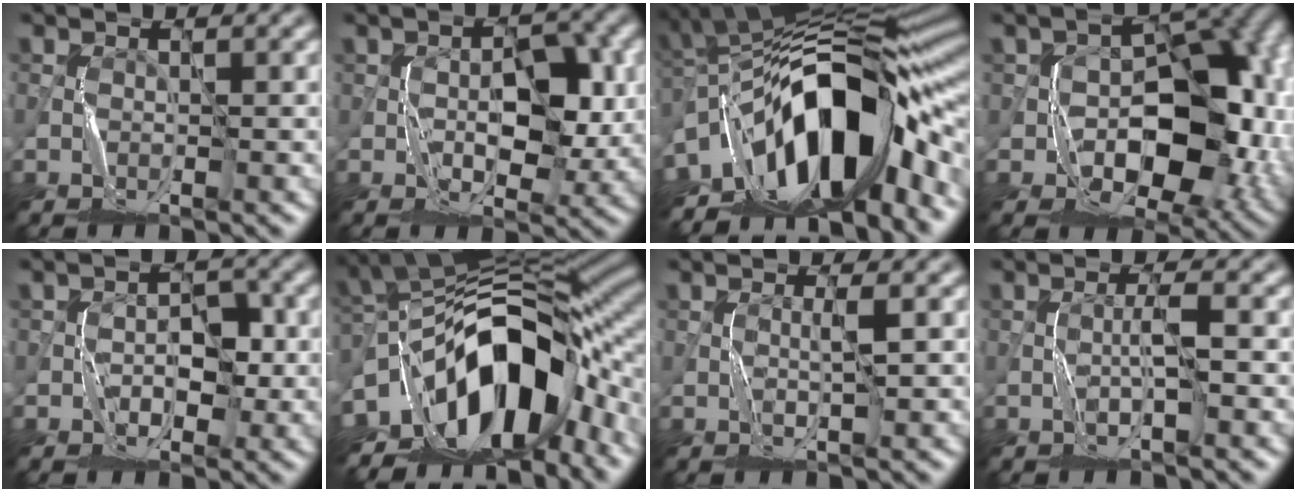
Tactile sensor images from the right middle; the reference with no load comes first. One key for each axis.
{"total": 5.7, "fx": -0.4, "fy": 3.1, "fz": 4.8, "tx": -0.061, "ty": 0.002, "tz": -0.005}
{"total": 14.1, "fx": -5.8, "fy": 6.3, "fz": 11.2, "tx": -0.154, "ty": 0.019, "tz": -0.111}
{"total": 11.0, "fx": -2.0, "fy": 7.1, "fz": 8.1, "tx": -0.092, "ty": 0.000, "tz": -0.030}
{"total": 2.9, "fx": -0.7, "fy": 1.9, "fz": 2.0, "tx": -0.018, "ty": 0.003, "tz": -0.011}
{"total": 13.2, "fx": -6.3, "fy": 6.5, "fz": 9.6, "tx": -0.140, "ty": 0.010, "tz": -0.116}
{"total": 1.2, "fx": 0.4, "fy": -0.2, "fz": 1.1, "tx": -0.020, "ty": 0.001, "tz": 0.006}
{"total": 1.7, "fx": -0.4, "fy": -0.1, "fz": 1.7, "tx": -0.026, "ty": 0.005, "tz": -0.010}